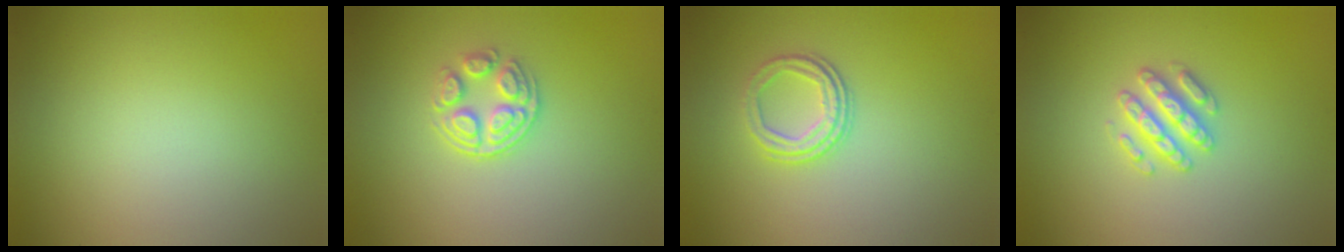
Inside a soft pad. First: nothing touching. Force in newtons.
{"total": 3.1, "press": 2.6, "slide": 1.8}
{"total": 2.9, "press": 2.3, "slide": 1.7}
{"total": 2.9, "press": 2.8, "slide": 0.5}